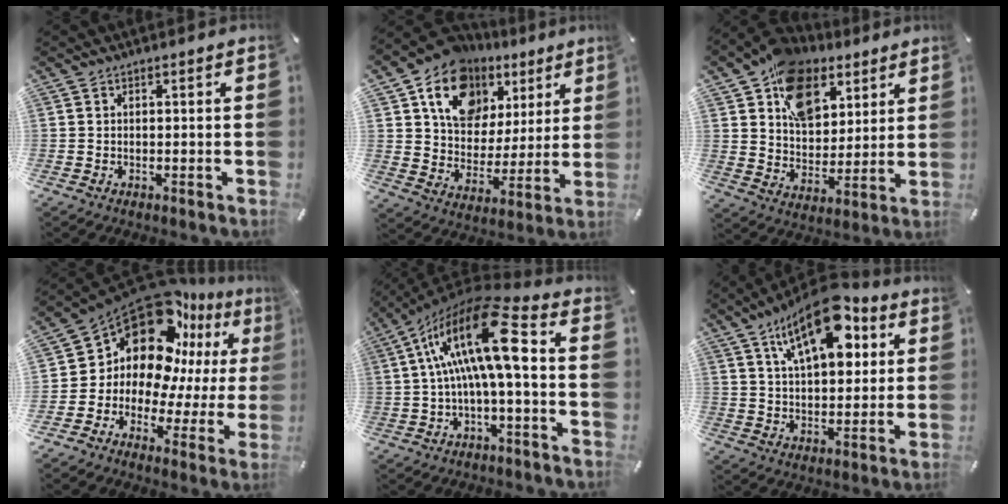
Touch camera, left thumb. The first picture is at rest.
{"total": 14.8, "force": [7.8, 11.4, 5.2], "torque": [-0.088, -0.042, 0.147]}
{"total": 15.3, "force": [8.6, 10.8, 6.6], "torque": [-0.121, -0.048, 0.162]}
{"total": 16.5, "force": [10.0, 10.8, 7.4], "torque": [-0.157, -0.106, 0.175]}
{"total": 20.1, "force": [2.9, 6.7, 18.7], "torque": [-0.348, -0.002, 0.044]}
{"total": 17.6, "force": [8.9, 8.7, 12.5], "torque": [-0.190, -0.031, 0.149]}